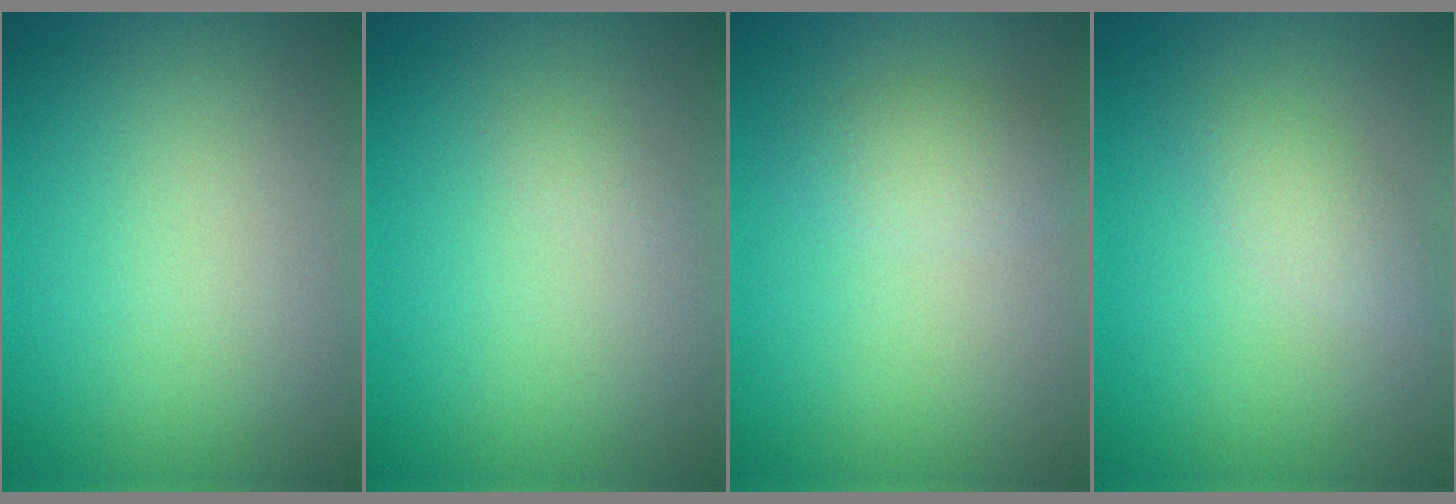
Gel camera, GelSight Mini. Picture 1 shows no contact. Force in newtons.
{"total": 0.6, "press": 0.6, "slide": 0.0}
{"total": 2.2, "press": 2.2, "slide": 0.1}
{"total": 1.9, "press": 1.9, "slide": 0.1}